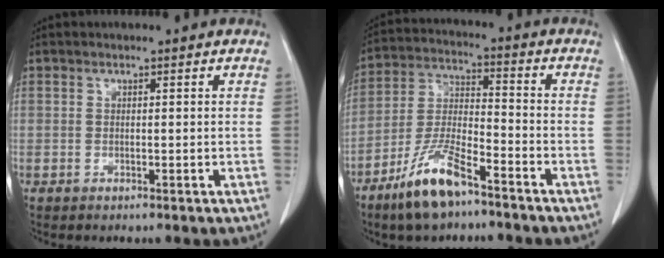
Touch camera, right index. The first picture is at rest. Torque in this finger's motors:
{"motor_torque": [0.83, -0.74, 0.44, 0.13]}